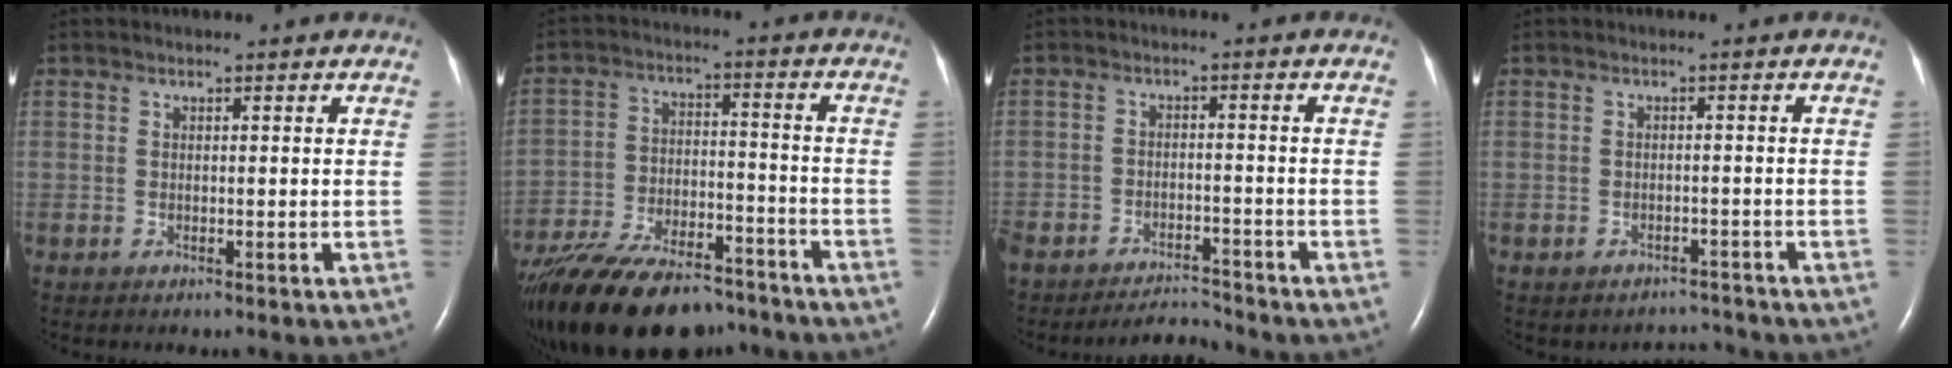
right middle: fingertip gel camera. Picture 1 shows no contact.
{"total": 23.1, "force": [-18.6, 7.6, 11.4], "torque": [-0.230, -0.028, -0.293]}
{"total": 4.7, "force": [-4.7, 0.3, 0.1], "torque": [-0.002, -0.006, -0.079]}
{"total": 2.2, "force": [-2.0, 0.8, -0.4], "torque": [0.002, 0.006, -0.024]}